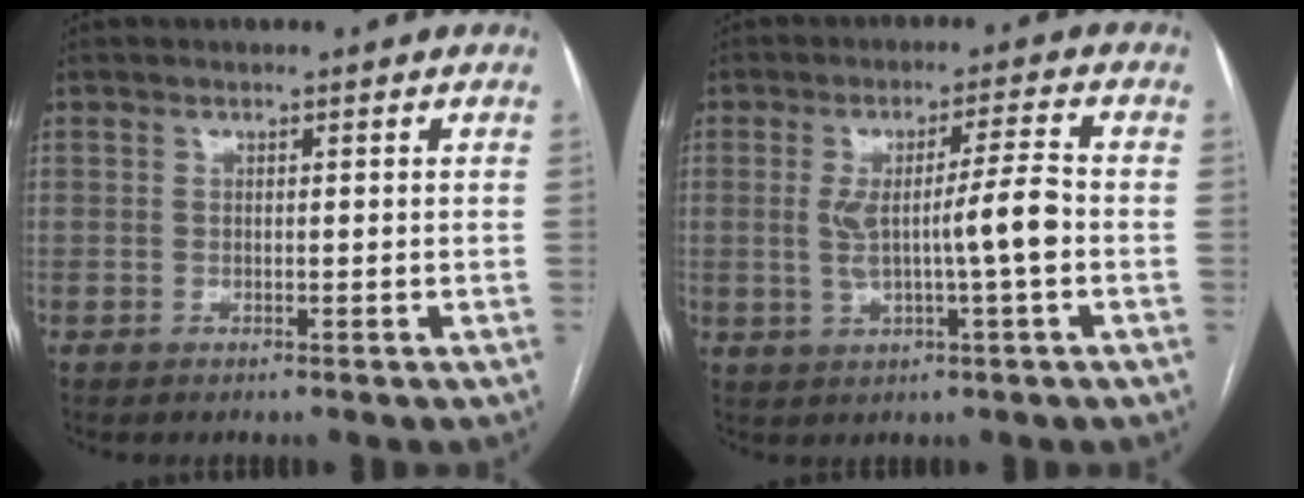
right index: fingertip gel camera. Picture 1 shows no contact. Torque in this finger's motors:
{"motor_torque": [0.38, -0.02, 0.26, 0.07]}